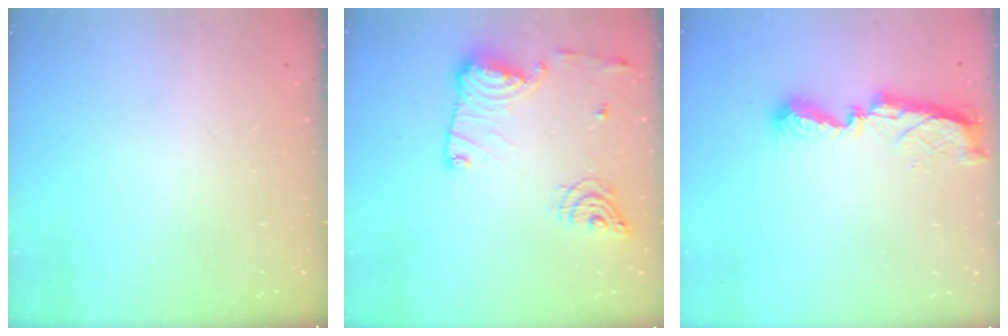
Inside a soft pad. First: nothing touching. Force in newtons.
{"total": 13.9, "press": 13.9, "slide": 0.8}
{"total": 8.8, "press": 8.7, "slide": 0.4}